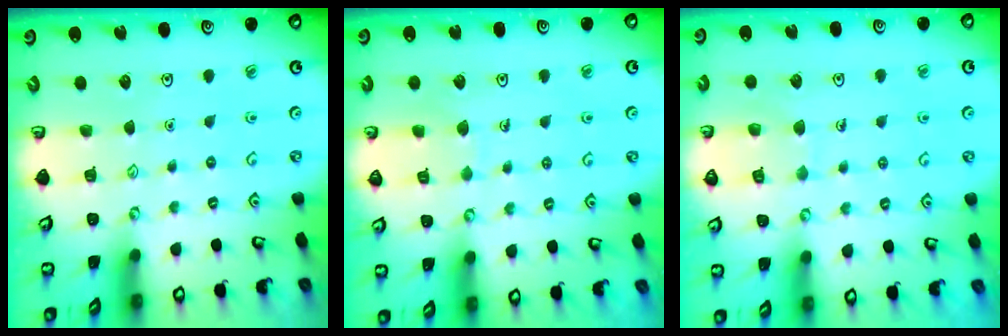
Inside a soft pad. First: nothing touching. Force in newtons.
{"total": 4.7, "press": 4.7, "slide": 0.3}
{"total": 6.0, "press": 5.9, "slide": 0.5}